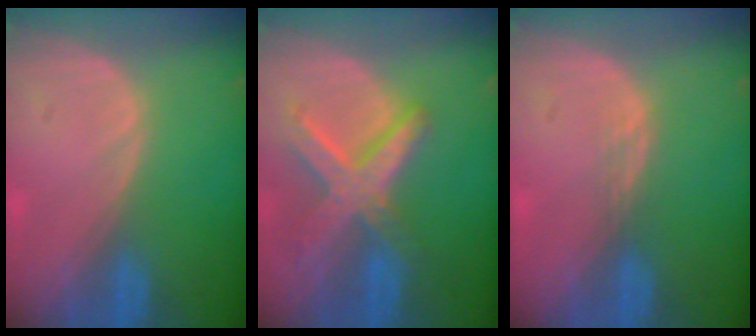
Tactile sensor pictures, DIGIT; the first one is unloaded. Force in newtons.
{"total": 8.4, "press": 7.2, "slide": 4.3}
{"total": 1.4, "press": 1.1, "slide": 0.9}